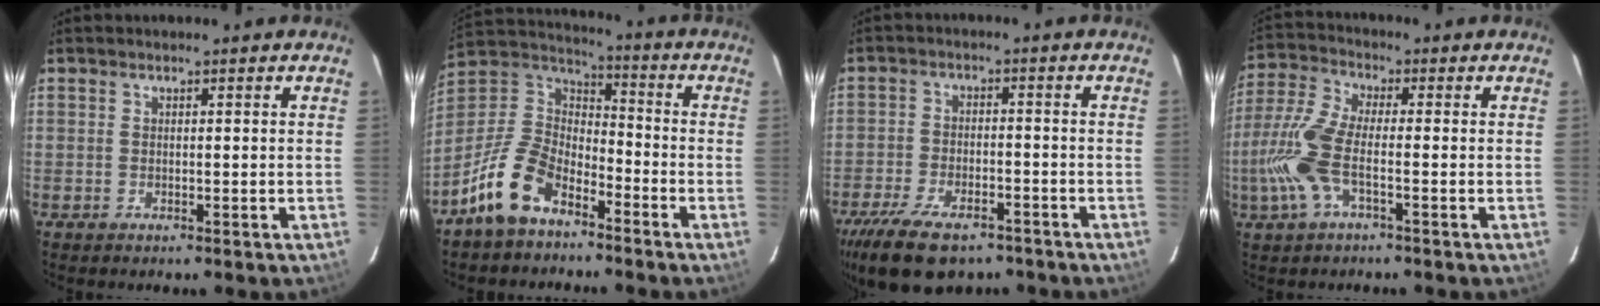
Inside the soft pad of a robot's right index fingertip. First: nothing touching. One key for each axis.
{"total": 13.9, "fx": -8.8, "fy": 7.2, "fz": 7.9, "tx": -0.176, "ty": 0.018, "tz": -0.168}
{"total": 15.6, "fx": -10.9, "fy": 6.9, "fz": 8.7, "tx": -0.197, "ty": -0.027, "tz": -0.180}
{"total": 10.6, "fx": -3.0, "fy": 3.4, "fz": 9.6, "tx": -0.226, "ty": 0.001, "tz": -0.064}